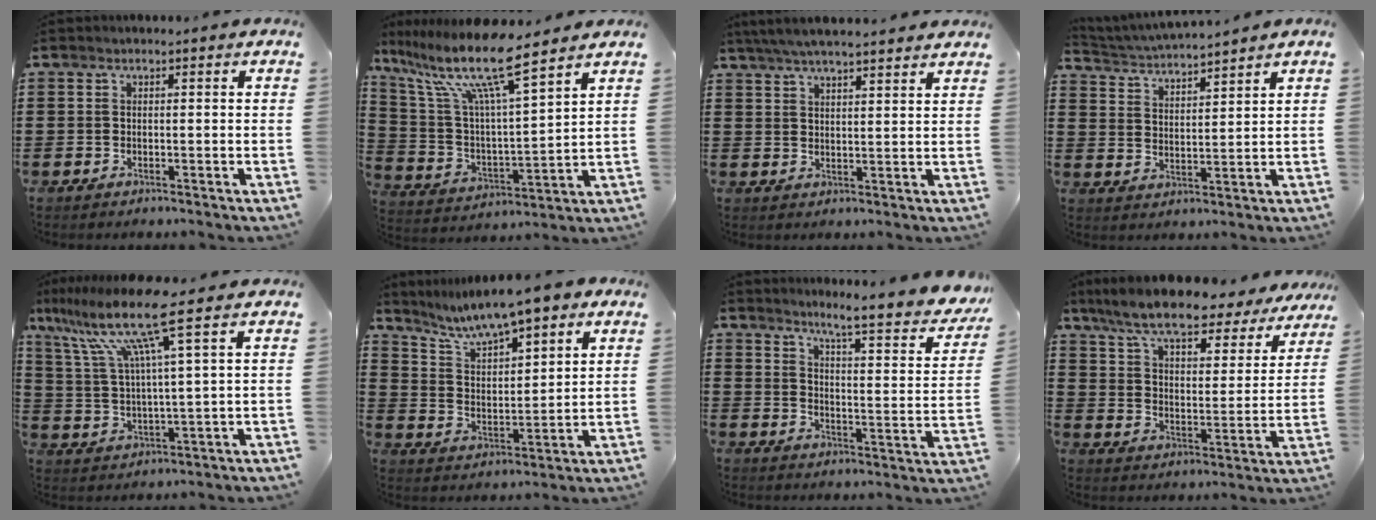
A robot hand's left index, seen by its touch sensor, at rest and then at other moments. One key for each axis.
{"total": 13.1, "fx": 9.7, "fy": 1.1, "fz": 8.8, "tx": -0.207, "ty": -0.057, "tz": 0.160}
{"total": 4.6, "fx": 4.3, "fy": 0.0, "fz": 1.8, "tx": -0.046, "ty": -0.011, "tz": 0.077}
{"total": 3.7, "fx": 3.7, "fy": -0.4, "fz": 0.4, "tx": -0.025, "ty": -0.024, "tz": 0.062}
{"total": 12.3, "fx": 7.8, "fy": -0.1, "fz": 9.5, "tx": -0.224, "ty": -0.038, "tz": 0.120}
{"total": 8.1, "fx": 6.8, "fy": 1.1, "fz": 4.3, "tx": -0.108, "ty": -0.025, "tz": 0.117}
{"total": 6.0, "fx": 4.9, "fy": -0.8, "fz": 3.3, "tx": -0.070, "ty": -0.050, "tz": 0.071}
{"total": 9.1, "fx": 7.9, "fy": 1.0, "fz": 4.3, "tx": -0.116, "ty": -0.041, "tz": 0.136}